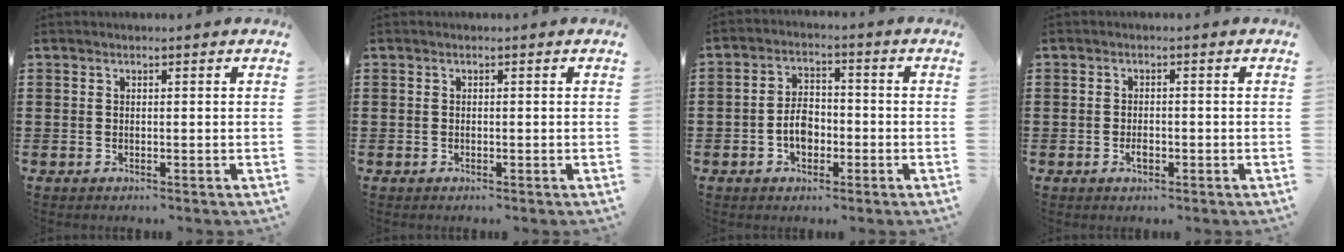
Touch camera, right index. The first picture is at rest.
{"total": 0.0}
{"total": 4.8, "force": [-1.5, 3.1, 3.4], "torque": [-0.064, 0.002, -0.031]}
{"total": 1.9, "force": [-0.8, 0.8, 1.6], "torque": [-0.031, 0.000, -0.014]}